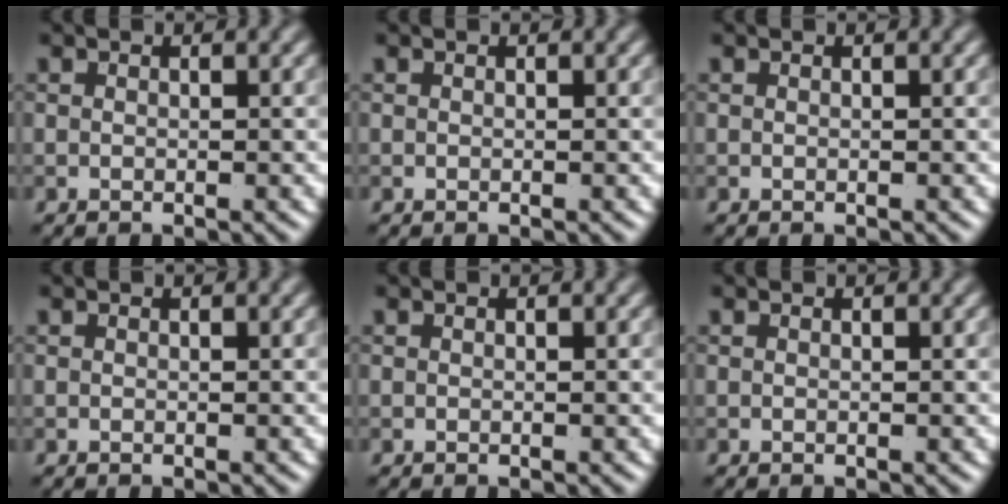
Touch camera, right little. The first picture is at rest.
{"total": 0.0}
{"total": 0.0}
{"total": 0.0}
{"total": 0.0}
{"total": 0.0}